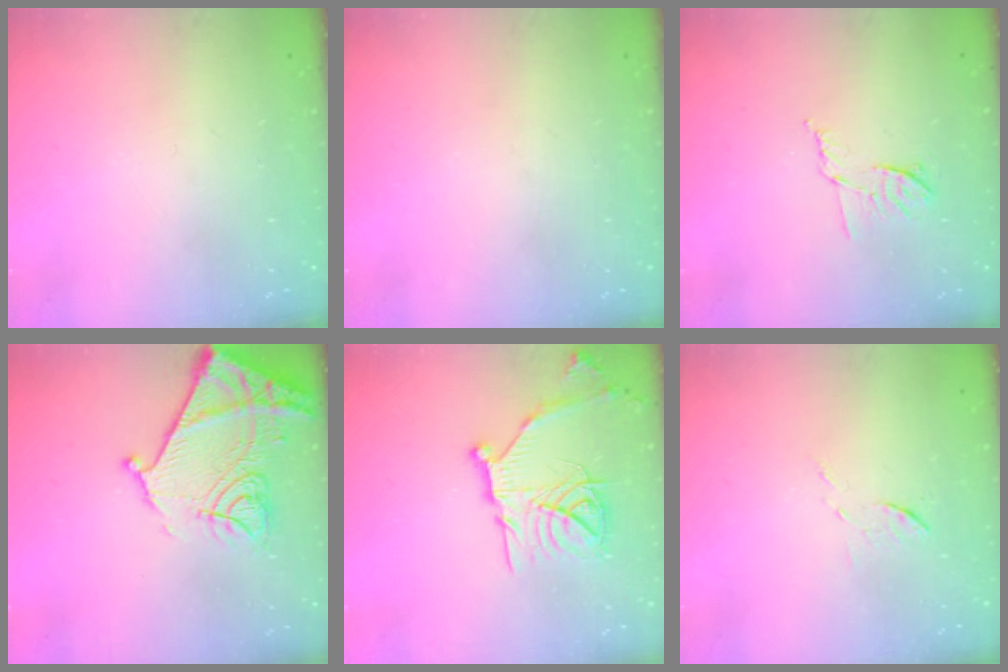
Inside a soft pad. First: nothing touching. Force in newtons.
{"total": 0.0}
{"total": 6.5, "press": 6.4, "slide": 1.0}
{"total": 15.3, "press": 15.3, "slide": 1.6}
{"total": 19.5, "press": 19.4, "slide": 1.7}
{"total": 5.3, "press": 5.3, "slide": 0.6}